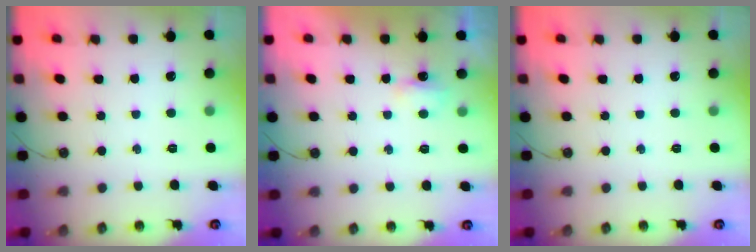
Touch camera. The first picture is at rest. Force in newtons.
{"total": 3.6, "press": 3.5, "slide": 0.5}
{"total": 0.0}